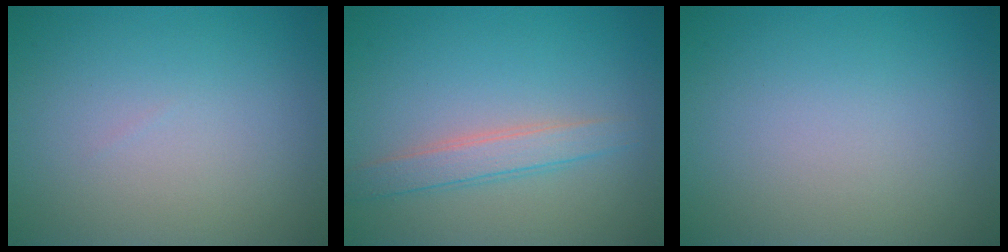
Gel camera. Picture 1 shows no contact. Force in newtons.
{"total": 2.4, "press": 2.4, "slide": 0.1}
{"total": 0.0}